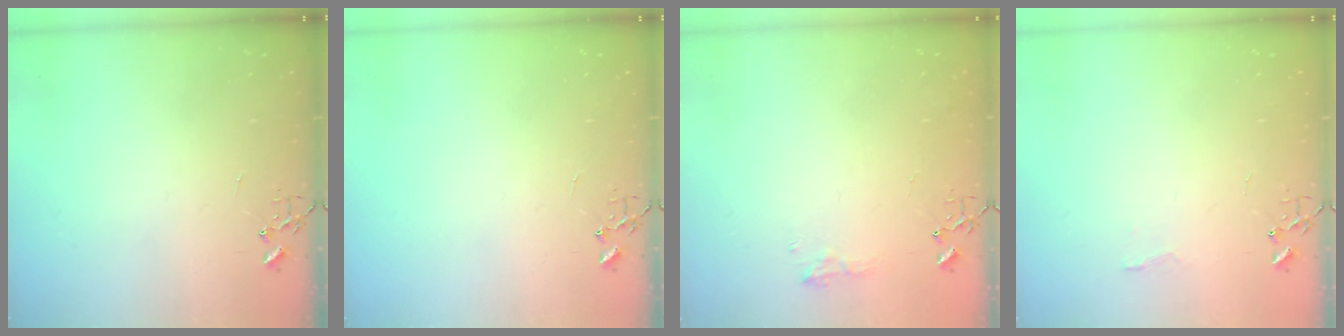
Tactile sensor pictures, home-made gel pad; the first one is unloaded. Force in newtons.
{"total": 0.0}
{"total": 7.6, "press": 7.6, "slide": 0.8}
{"total": 4.8, "press": 4.8, "slide": 0.6}